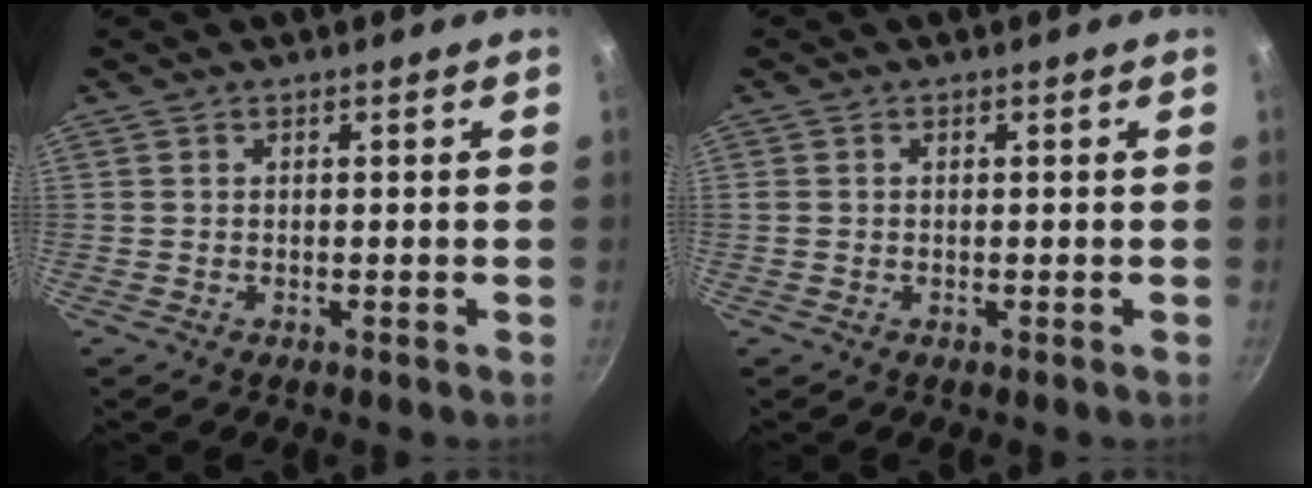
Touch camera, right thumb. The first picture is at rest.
{"total": 0.7, "force": [0.1, 0.6, 0.4], "torque": [-0.007, 0.003, 0.001]}